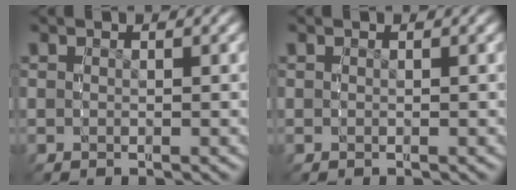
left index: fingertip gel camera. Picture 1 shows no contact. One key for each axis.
{"total": 0.0}